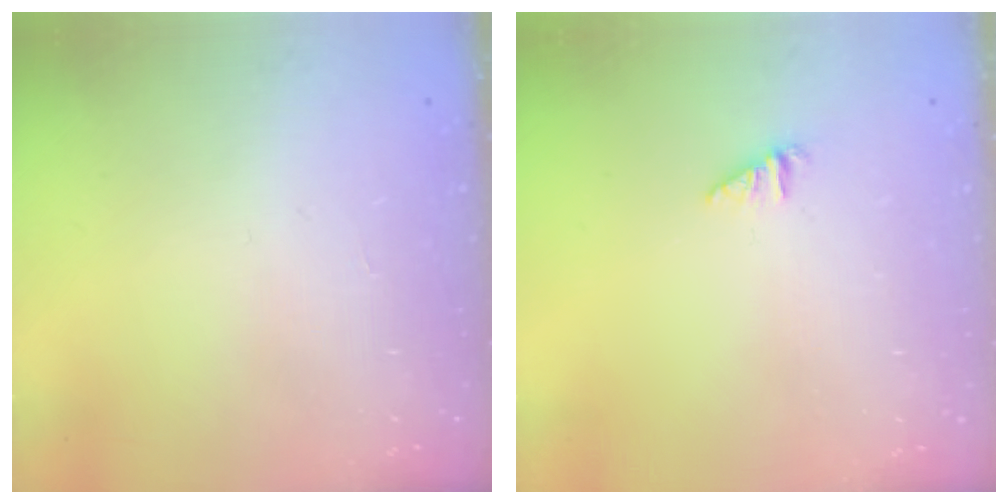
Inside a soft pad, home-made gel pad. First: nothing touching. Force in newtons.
{"total": 1.2, "press": 1.2, "slide": 0.2}